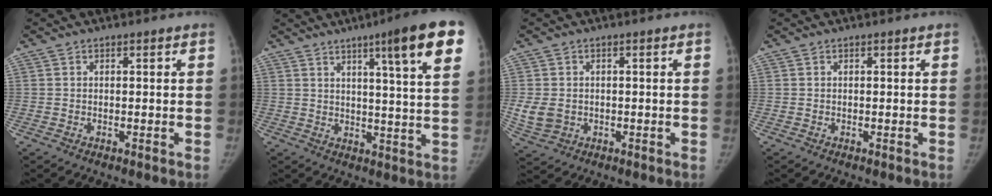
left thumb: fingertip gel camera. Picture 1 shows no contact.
{"total": 15.9, "force": [8.3, 1.3, 13.6], "torque": [-0.173, -0.034, 0.100]}
{"total": 5.0, "force": [-0.6, 4.2, 2.7], "torque": [-0.048, -0.002, 0.001]}
{"total": 0.0}